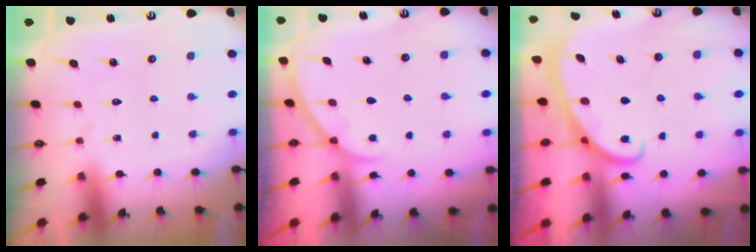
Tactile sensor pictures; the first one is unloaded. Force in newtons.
{"total": 1.4, "press": 1.3, "slide": 0.1}
{"total": 2.6, "press": 2.6, "slide": 0.4}